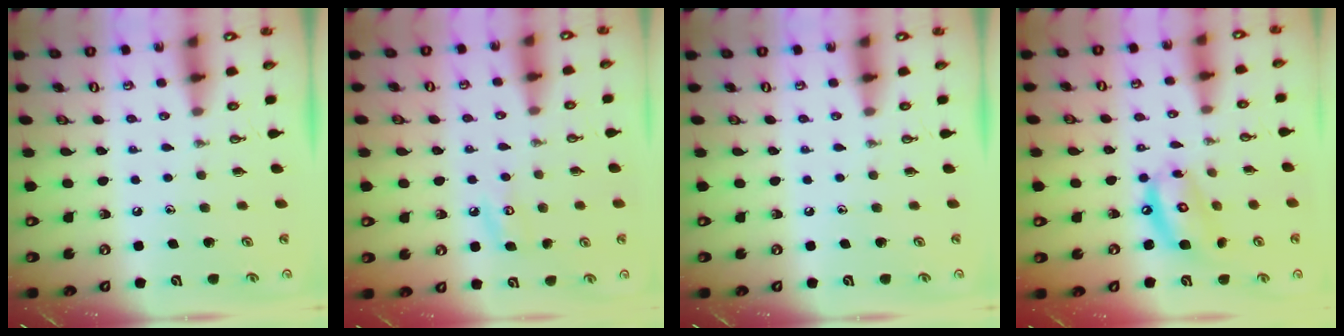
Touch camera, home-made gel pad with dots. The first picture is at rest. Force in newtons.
{"total": 5.7, "press": 5.7, "slide": 0.6}
{"total": 0.0}
{"total": 11.2, "press": 11.2, "slide": 1.0}